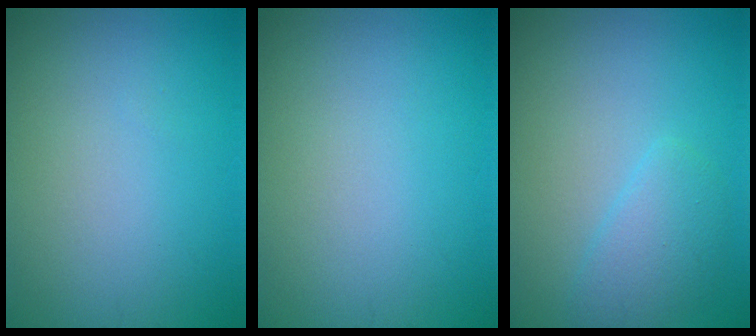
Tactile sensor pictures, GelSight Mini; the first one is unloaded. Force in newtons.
{"total": 0.0}
{"total": 2.5, "press": 2.5, "slide": 0.3}